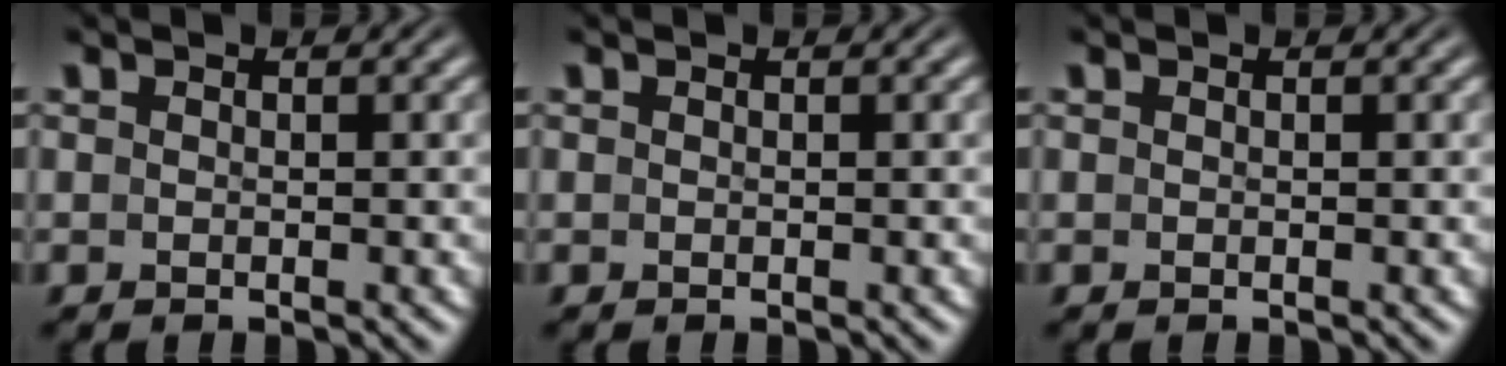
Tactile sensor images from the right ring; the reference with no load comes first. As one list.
[{"total": 0.0}, {"total": 0.0}]